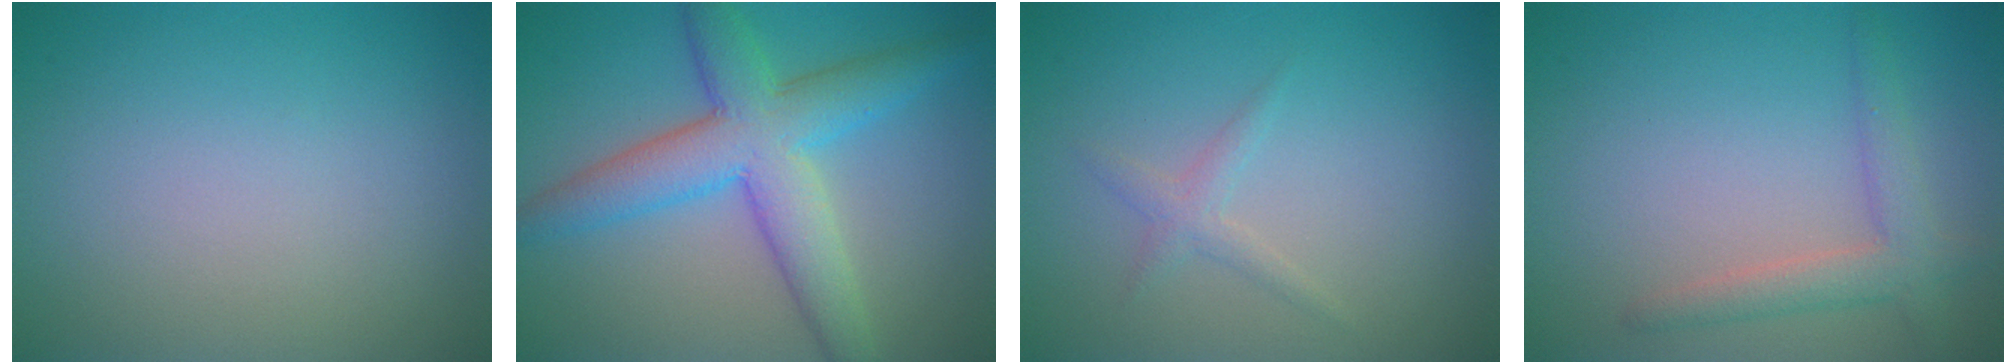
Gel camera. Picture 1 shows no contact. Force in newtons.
{"total": 7.1, "press": 7.1, "slide": 0.2}
{"total": 1.2, "press": 1.2, "slide": 0.1}
{"total": 2.7, "press": 2.7, "slide": 0.2}